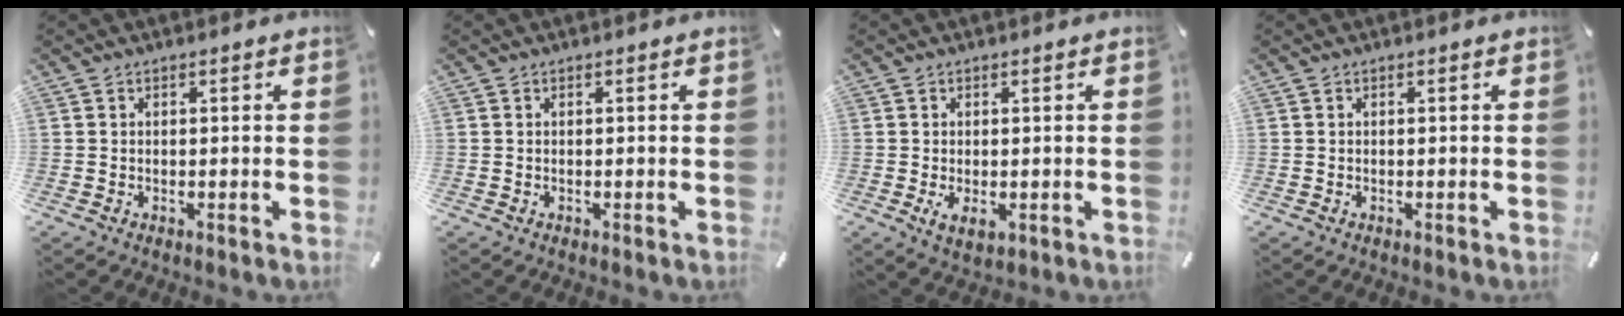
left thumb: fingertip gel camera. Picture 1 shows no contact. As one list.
[{"total": 0.0}, {"total": 2.7, "force": [-0.3, 1.2, 2.3], "torque": [-0.046, 0.000, -0.004]}, {"total": 0.0}]